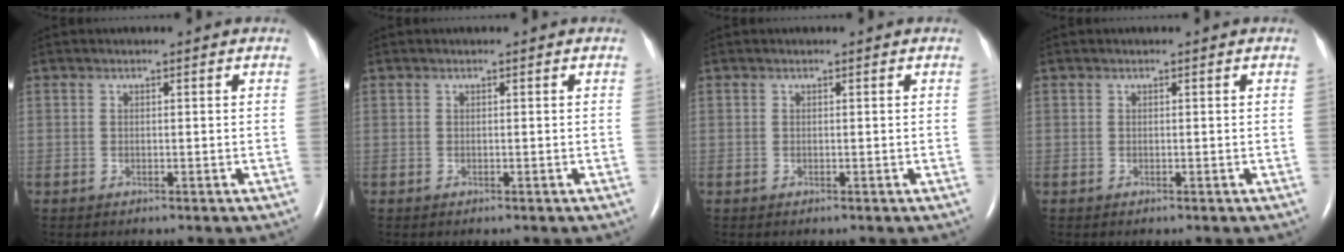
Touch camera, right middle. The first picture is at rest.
{"total": 0.0}
{"total": 0.0}
{"total": 0.0}